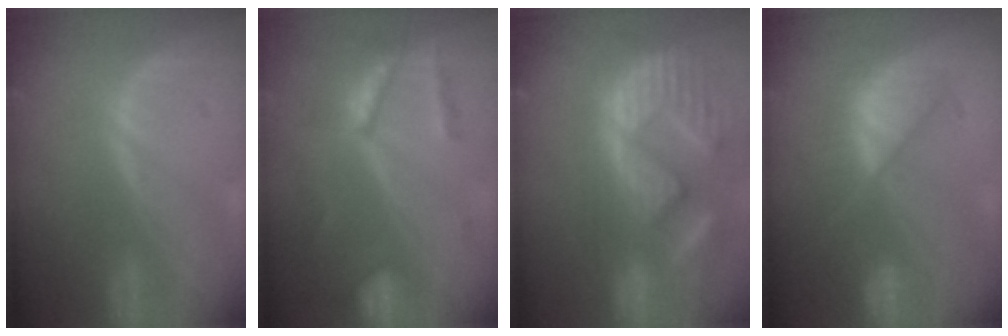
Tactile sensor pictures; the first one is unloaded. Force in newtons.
{"total": 7.3, "press": 6.5, "slide": 3.4}
{"total": 15.0, "press": 12.4, "slide": 8.5}
{"total": 8.6, "press": 7.9, "slide": 3.4}